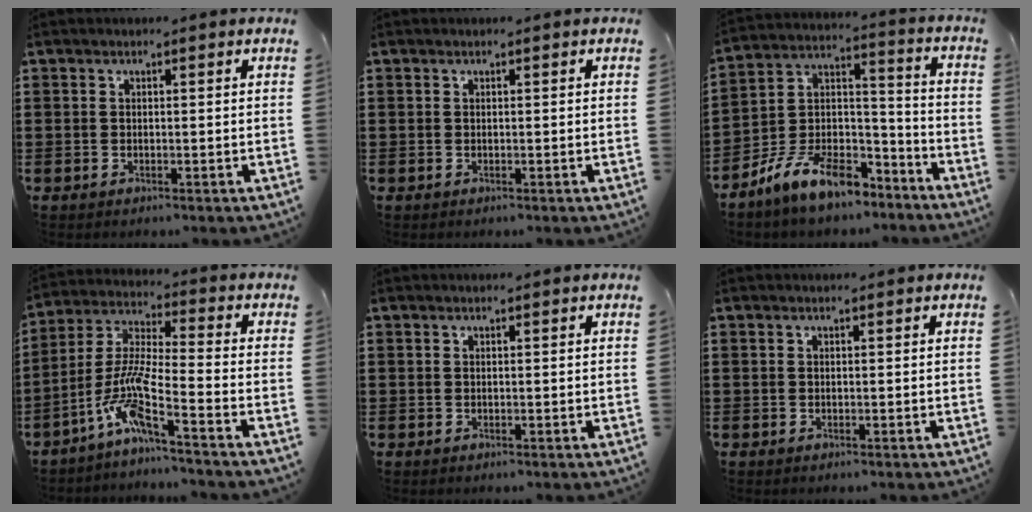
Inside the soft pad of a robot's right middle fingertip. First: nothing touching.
{"total": 0.0}
{"total": 10.6, "force": [-8.5, 3.7, 5.1], "torque": [-0.111, 0.022, -0.171]}
{"total": 8.6, "force": [-5.5, 0.5, 6.5], "torque": [-0.159, -0.024, -0.117]}
{"total": 0.0}
{"total": 0.0}